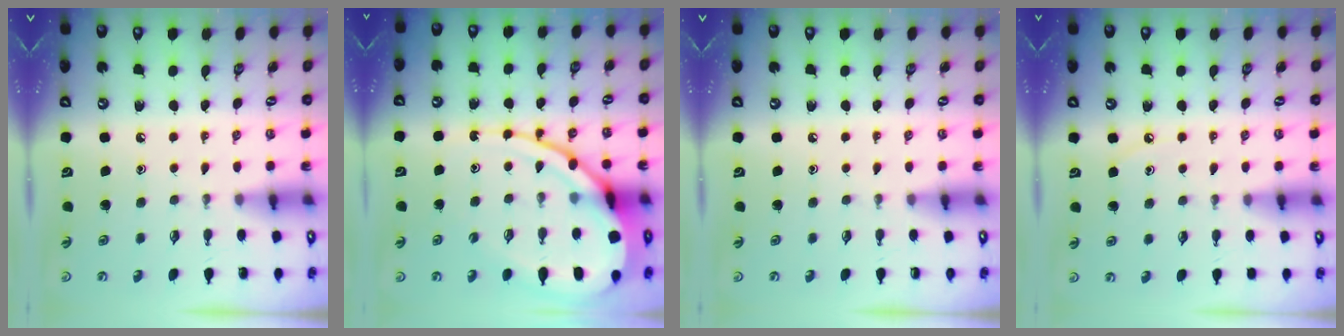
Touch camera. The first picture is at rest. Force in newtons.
{"total": 16.9, "press": 16.8, "slide": 1.5}
{"total": 0.0}
{"total": 3.4, "press": 3.3, "slide": 0.3}